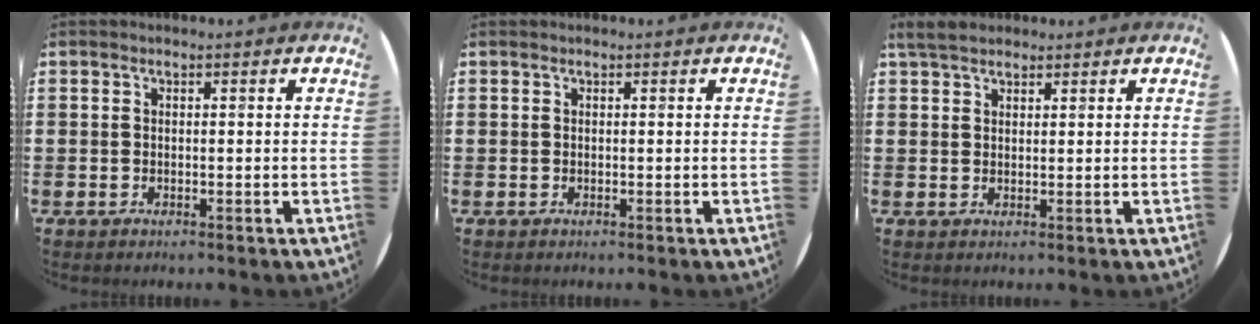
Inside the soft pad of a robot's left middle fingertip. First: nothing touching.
{"total": 0.0}
{"total": 2.8, "force": [2.4, 1.0, 1.0], "torque": [-0.017, 0.003, 0.045]}